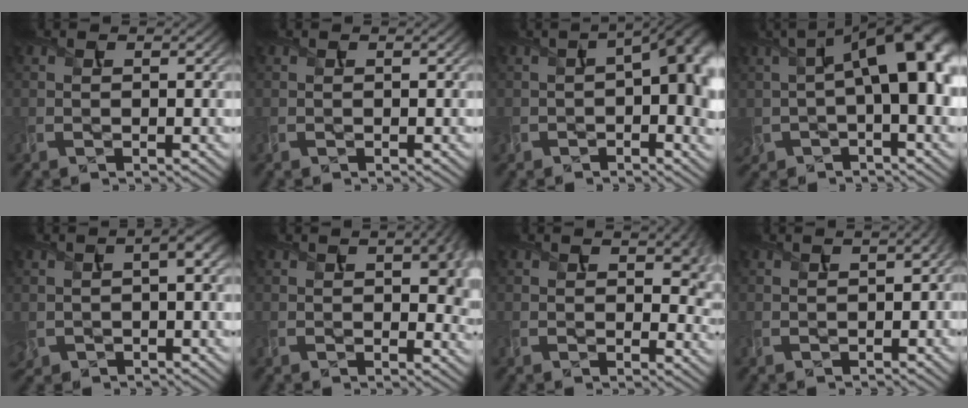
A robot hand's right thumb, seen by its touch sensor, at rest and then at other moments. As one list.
[{"total": 0.0}, {"total": 12.1, "force": [0.1, 6.3, 10.3], "torque": [-0.158, -0.020, 0.015]}, {"total": 14.9, "force": [1.6, 7.3, 12.8], "torque": [-0.212, -0.001, 0.041]}, {"total": 4.5, "force": [-0.1, 2.6, 3.7], "torque": [-0.083, -0.003, -0.005]}, {"total": 9.7, "force": [2.0, 4.5, 8.3], "torque": [-0.111, 0.003, 0.036]}, {"total": 7.0, "force": [2.1, 3.8, 5.5], "torque": [-0.082, -0.008, 0.037]}, {"total": 3.0, "force": [0.2, 1.3, 2.7], "torque": [-0.040, 0.000, 0.004]}]